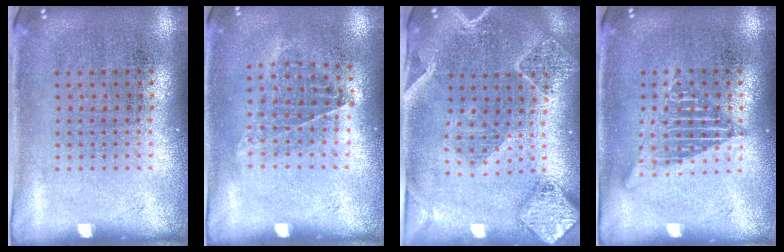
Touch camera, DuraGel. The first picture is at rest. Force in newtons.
{"total": 0.9, "press": 0.8, "slide": 0.5}
{"total": 2.4, "press": 2.2, "slide": 0.9}
{"total": 2.6, "press": 2.5, "slide": 0.3}